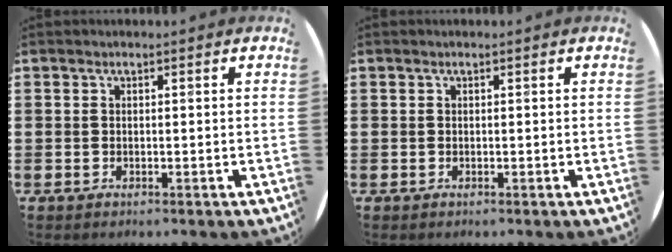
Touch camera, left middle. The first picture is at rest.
{"total": 0.0}